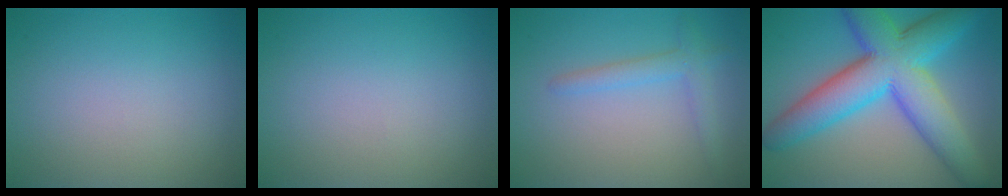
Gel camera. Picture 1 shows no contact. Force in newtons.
{"total": 0.0}
{"total": 2.2, "press": 2.2, "slide": 0.1}
{"total": 11.4, "press": 11.4, "slide": 0.1}